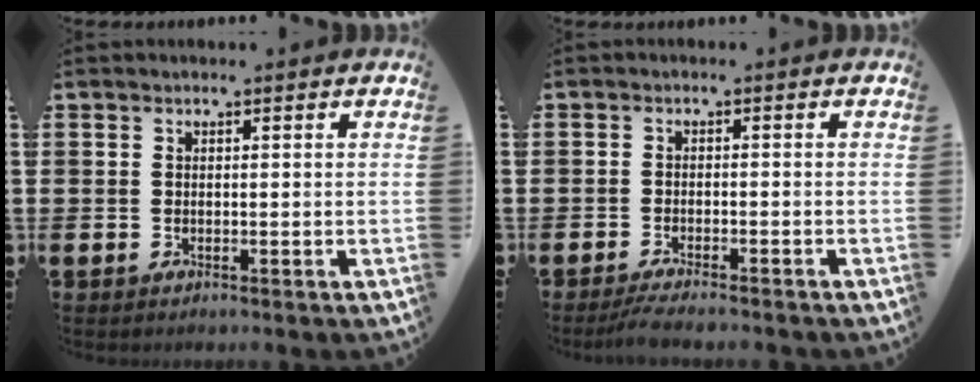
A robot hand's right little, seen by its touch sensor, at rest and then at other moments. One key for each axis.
{"total": 1.9, "fx": -1.7, "fy": -0.1, "fz": 0.9, "tx": -0.014, "ty": 0.003, "tz": -0.032}